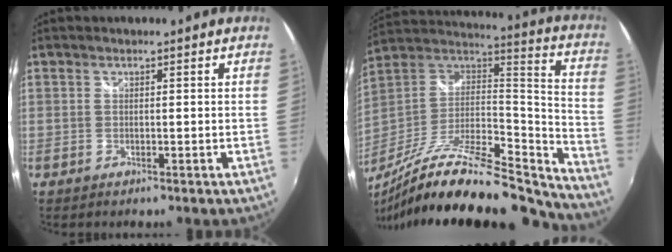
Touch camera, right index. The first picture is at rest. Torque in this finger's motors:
{"motor_torque": [-0.70, -1.44, -0.48, -0.21]}